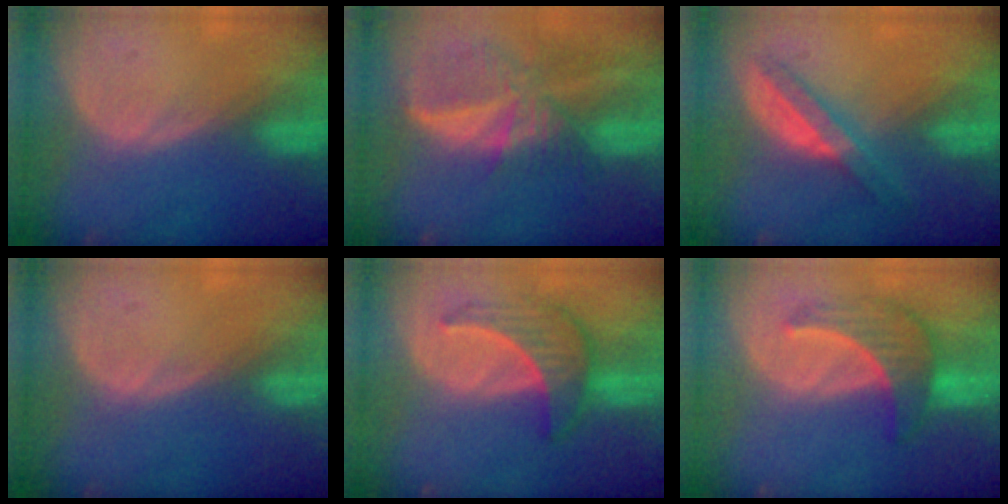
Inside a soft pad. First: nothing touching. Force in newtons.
{"total": 9.2, "press": 7.9, "slide": 4.7}
{"total": 5.8, "press": 5.2, "slide": 2.6}
{"total": 0.0}
{"total": 6.6, "press": 6.5, "slide": 1.2}
{"total": 6.7, "press": 6.7, "slide": 0.7}